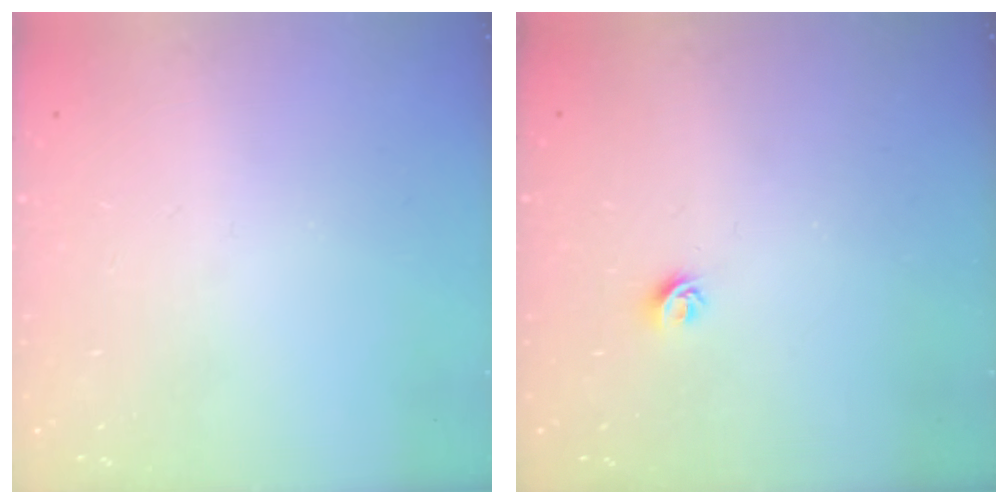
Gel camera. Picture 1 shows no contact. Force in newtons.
{"total": 4.2, "press": 4.1, "slide": 0.7}